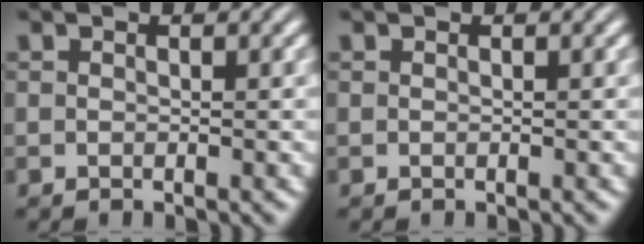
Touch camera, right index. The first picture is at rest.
{"total": 0.0}